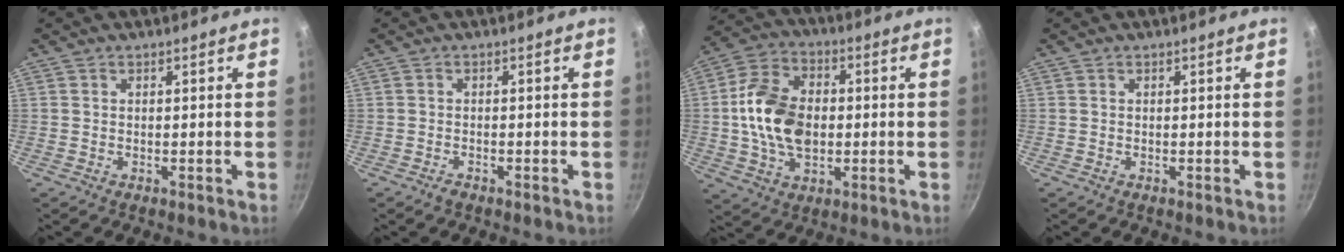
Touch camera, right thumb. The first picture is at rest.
{"total": 1.3, "force": [-1.0, 0.5, 0.6], "torque": [-0.017, 0.009, -0.017]}
{"total": 14.9, "force": [-0.2, 10.0, 10.9], "torque": [-0.178, 0.016, -0.014]}
{"total": 0.0}